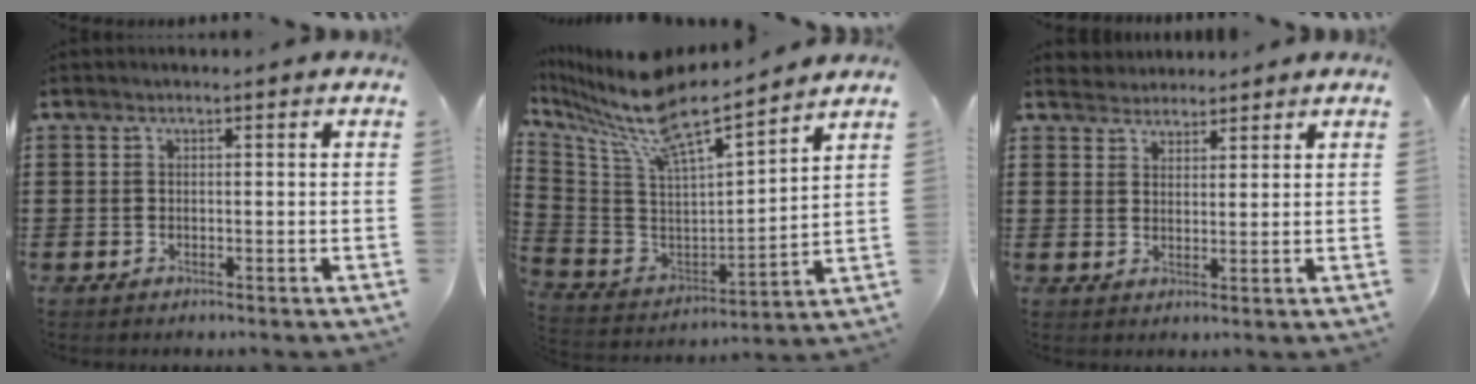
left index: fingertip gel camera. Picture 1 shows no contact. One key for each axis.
{"total": 10.1, "fx": 8.3, "fy": 1.2, "fz": 5.6, "tx": -0.153, "ty": -0.063, "tz": 0.134}
{"total": 2.8, "fx": 2.5, "fy": 0.9, "fz": -0.5, "tx": -0.001, "ty": 0.003, "tz": 0.049}